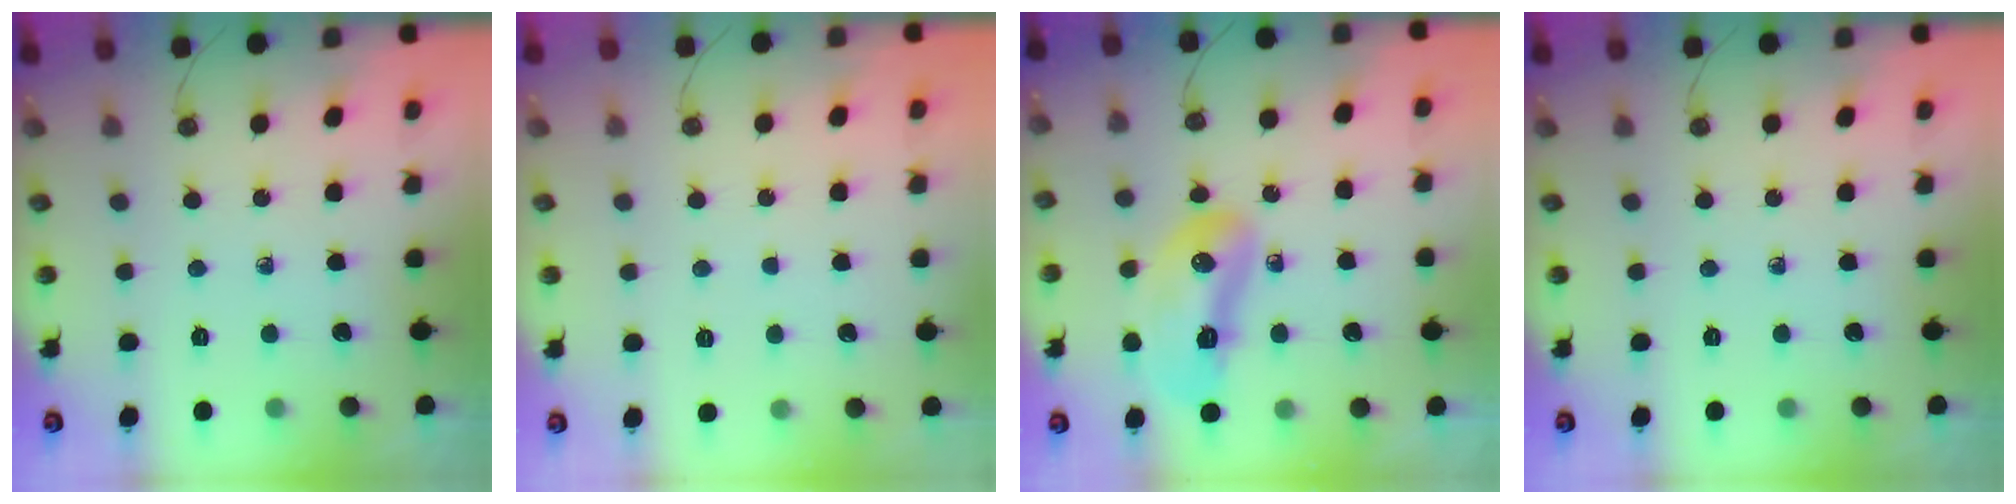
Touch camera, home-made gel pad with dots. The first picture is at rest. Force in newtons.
{"total": 4.7, "press": 2.5, "slide": 3.9}
{"total": 13.1, "press": 13.0, "slide": 1.3}
{"total": 0.0}